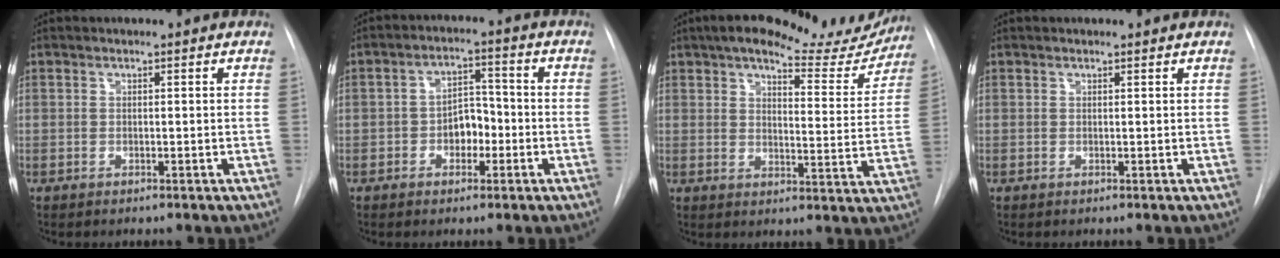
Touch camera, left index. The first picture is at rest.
{"total": 5.0, "force": [-1.6, 3.1, 3.6], "torque": [-0.055, 0.017, -0.027]}
{"total": 19.2, "force": [16.5, 5.3, 8.2], "torque": [-0.104, -0.012, 0.200]}
{"total": 0.9, "force": [0.9, 0.0, 0.0], "torque": [-0.006, 0.005, 0.011]}